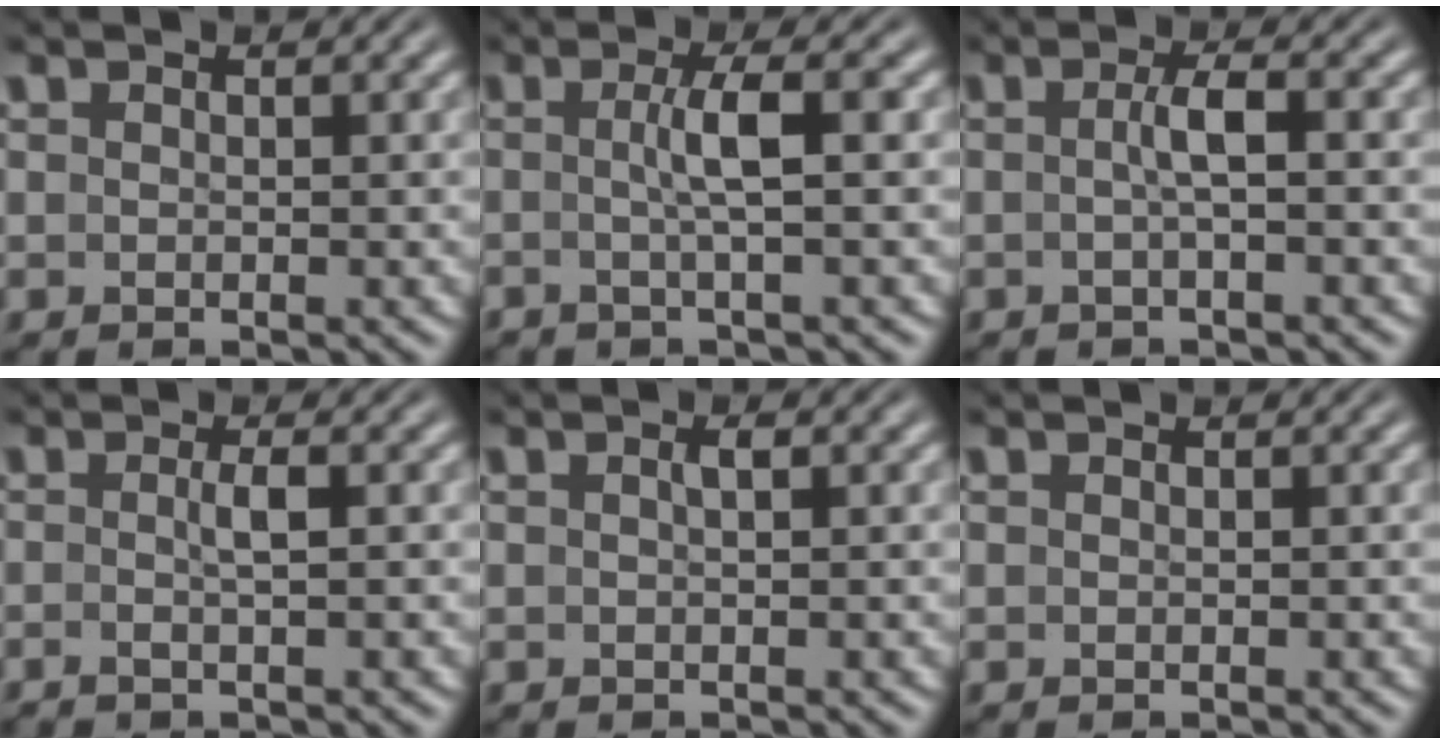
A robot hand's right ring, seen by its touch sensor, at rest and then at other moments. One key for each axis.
{"total": 2.9, "fx": -0.5, "fy": -0.7, "fz": 2.7, "tx": -0.055, "ty": 0.001, "tz": -0.007}
{"total": 2.0, "fx": -0.6, "fy": -0.4, "fz": 1.9, "tx": -0.037, "ty": 0.003, "tz": -0.010}
{"total": 1.8, "fx": -1.1, "fy": -0.2, "fz": 1.4, "tx": -0.035, "ty": -0.003, "tz": -0.017}
{"total": 0.7, "fx": -0.1, "fy": -0.1, "fz": 0.7, "tx": -0.008, "ty": 0.004, "tz": -0.003}
{"total": 0.0}